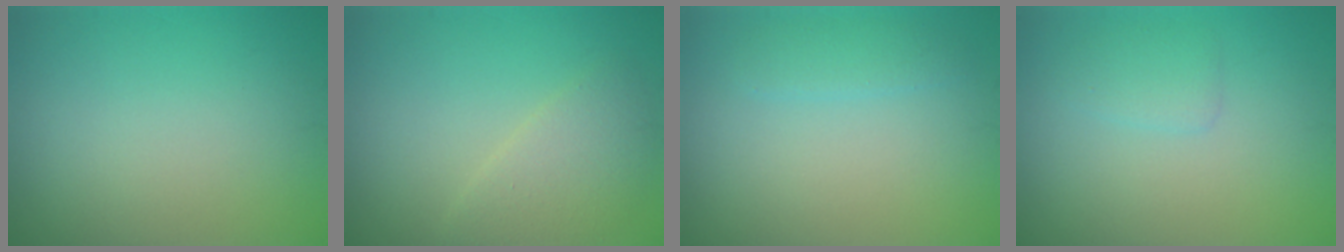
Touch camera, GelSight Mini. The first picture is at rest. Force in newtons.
{"total": 2.9, "press": 2.9, "slide": 0.2}
{"total": 1.4, "press": 1.4, "slide": 0.1}
{"total": 1.5, "press": 1.5, "slide": 0.1}